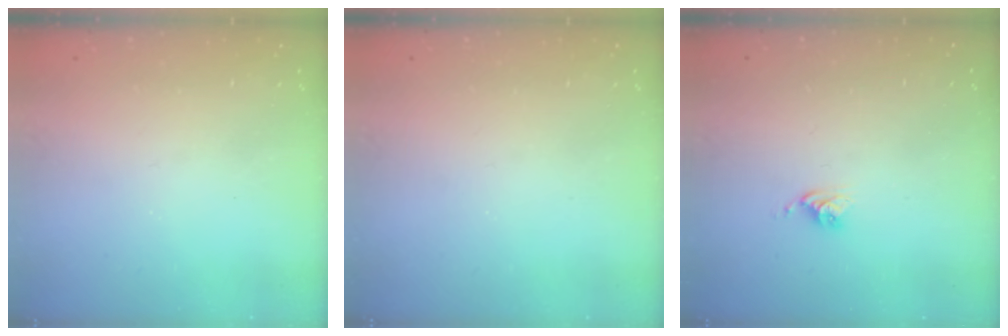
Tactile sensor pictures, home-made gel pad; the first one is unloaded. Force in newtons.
{"total": 0.0}
{"total": 3.9, "press": 3.8, "slide": 0.3}